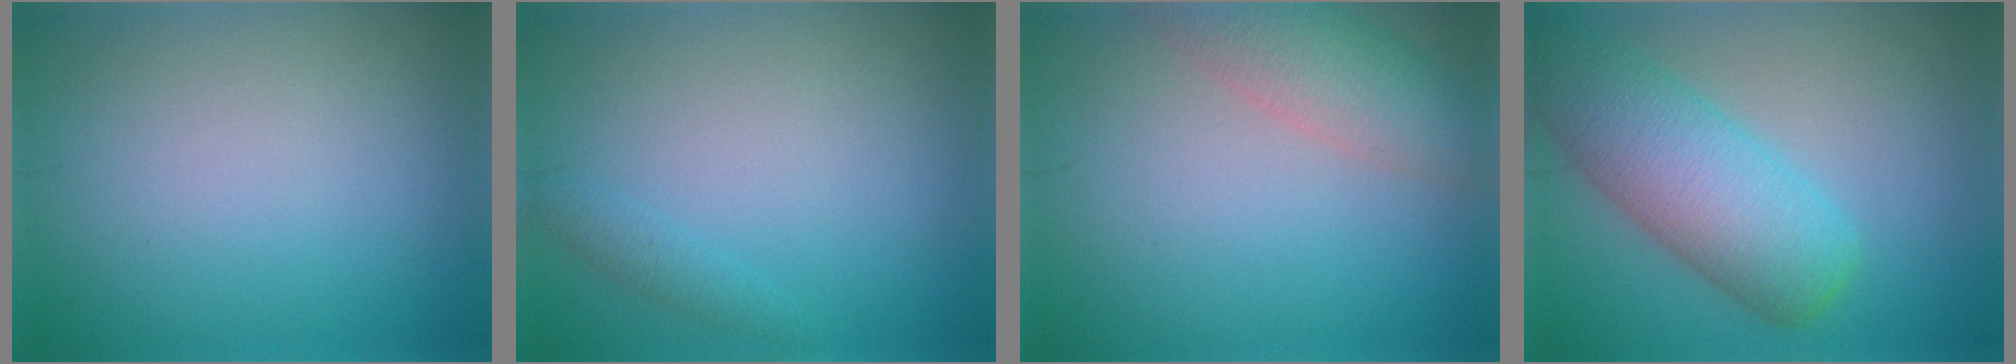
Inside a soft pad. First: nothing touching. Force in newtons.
{"total": 1.2, "press": 1.2, "slide": 0.1}
{"total": 4.8, "press": 4.8, "slide": 0.5}
{"total": 7.9, "press": 7.9, "slide": 0.3}